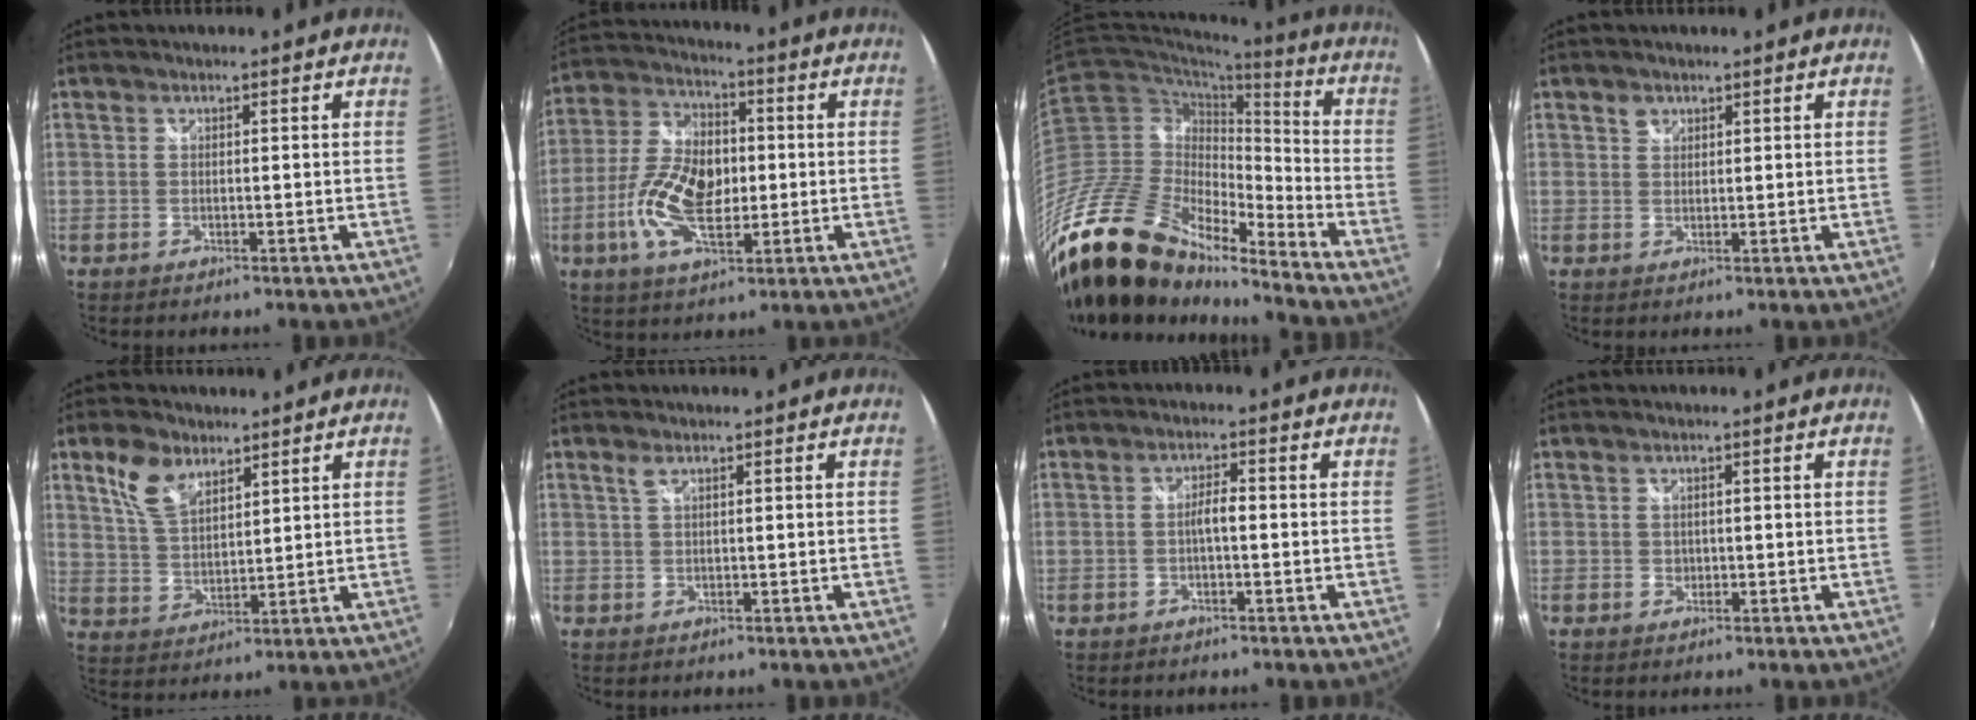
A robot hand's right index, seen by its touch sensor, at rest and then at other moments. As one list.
[{"total": 13.8, "force": [-2.3, 7.3, 11.5], "torque": [-0.239, 0.006, -0.046]}, {"total": 26.5, "force": [-21.1, 9.4, 12.9], "torque": [-0.249, -0.032, -0.386]}, {"total": 1.6, "force": [1.0, 1.2, 0.4], "torque": [-0.004, 0.003, 0.015]}, {"total": 8.5, "force": [5.1, 4.5, 5.0], "torque": [-0.098, 0.013, 0.105]}, {"total": 1.1, "force": [0.7, 0.1, 0.9], "torque": [-0.018, 0.002, 0.012]}, {"total": 2.3, "force": [-0.5, 0.5, 2.2], "torque": [-0.041, 0.007, -0.009]}, {"total": 1.7, "force": [-0.1, 1.6, 0.6], "torque": [-0.007, 0.000, -0.002]}]